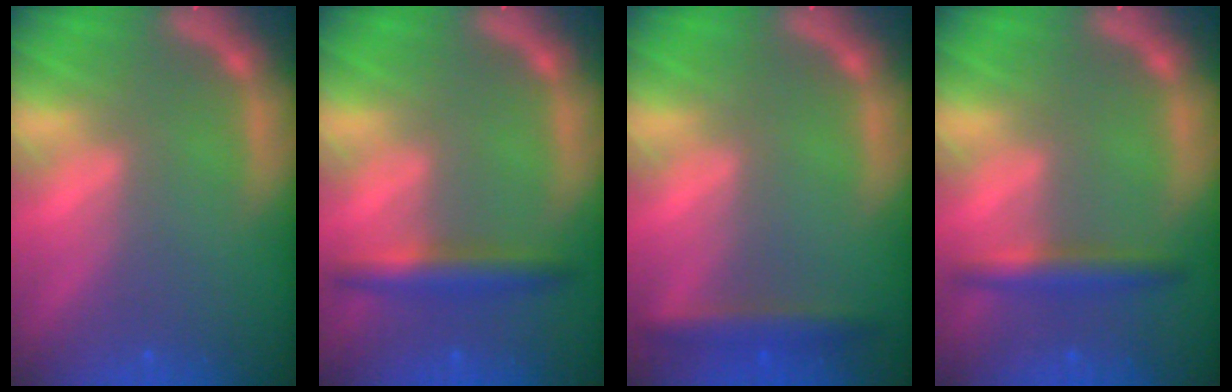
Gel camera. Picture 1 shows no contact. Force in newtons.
{"total": 3.5}
{"total": 2.9}
{"total": 3.0}